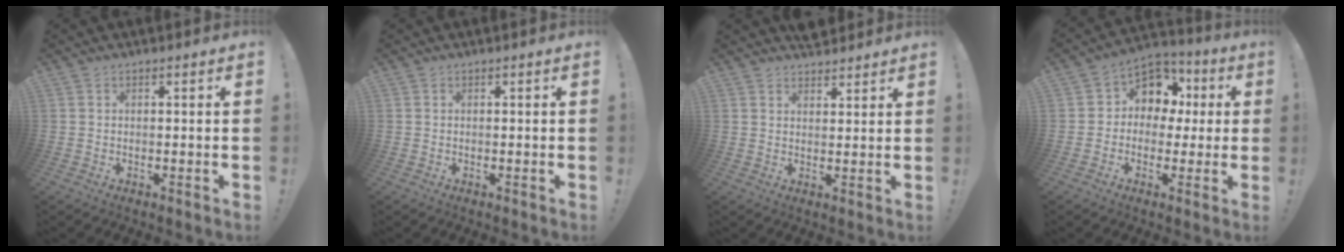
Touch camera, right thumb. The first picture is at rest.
{"total": 0.0}
{"total": 3.9, "force": [3.5, 1.6, 0.3], "torque": [0.006, -0.025, 0.064]}
{"total": 9.6, "force": [1.4, 8.7, 3.8], "torque": [-0.047, -0.006, 0.034]}